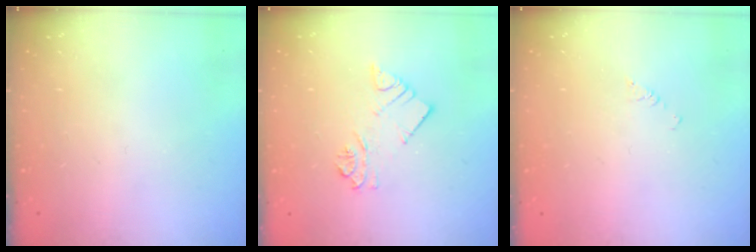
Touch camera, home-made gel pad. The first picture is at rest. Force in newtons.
{"total": 5.0, "press": 5.0, "slide": 0.1}
{"total": 2.0, "press": 2.0, "slide": 0.3}